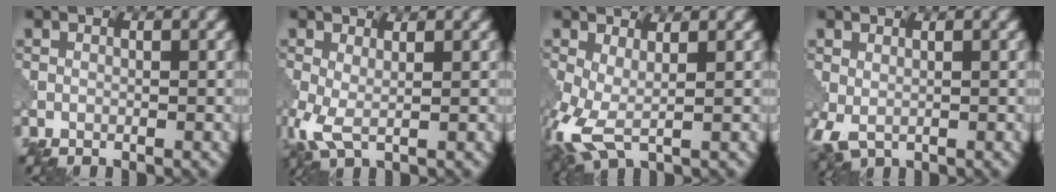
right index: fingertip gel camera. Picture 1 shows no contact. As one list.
[{"total": 2.8, "force": [0.0, 0.9, 2.6], "torque": [-0.072, -0.003, -0.004]}, {"total": 5.1, "force": [-0.6, 2.0, 4.6], "torque": [-0.124, -0.008, -0.015]}, {"total": 2.2, "force": [-0.4, 1.3, 1.8], "torque": [-0.049, -0.003, -0.005]}]